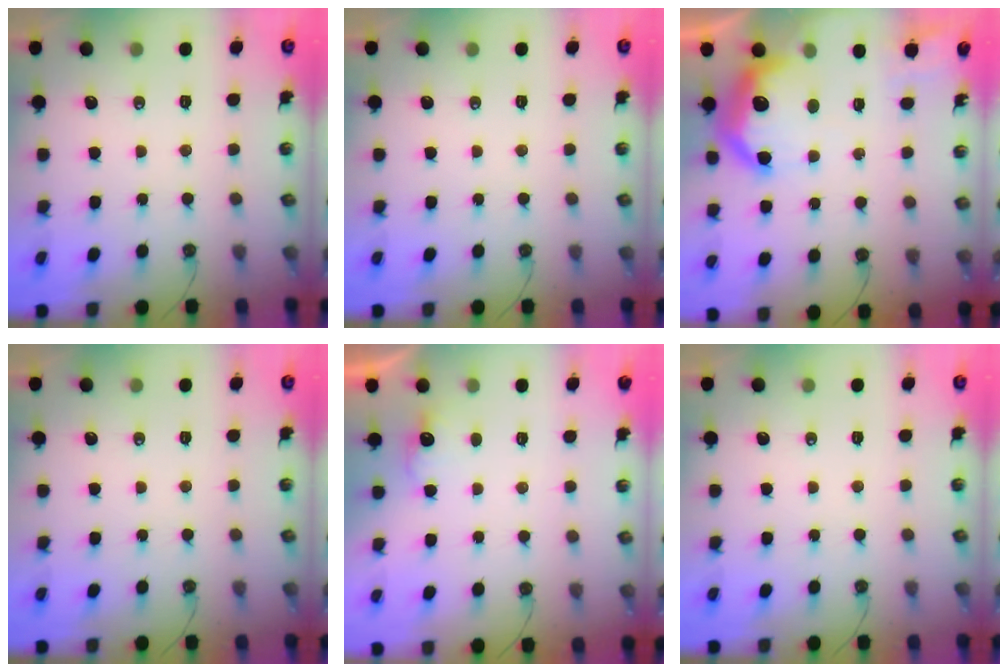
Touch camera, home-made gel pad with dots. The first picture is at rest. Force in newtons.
{"total": 0.0}
{"total": 16.6, "press": 16.6, "slide": 0.9}
{"total": 0.0}
{"total": 3.9, "press": 3.9, "slide": 0.8}
{"total": 0.0}